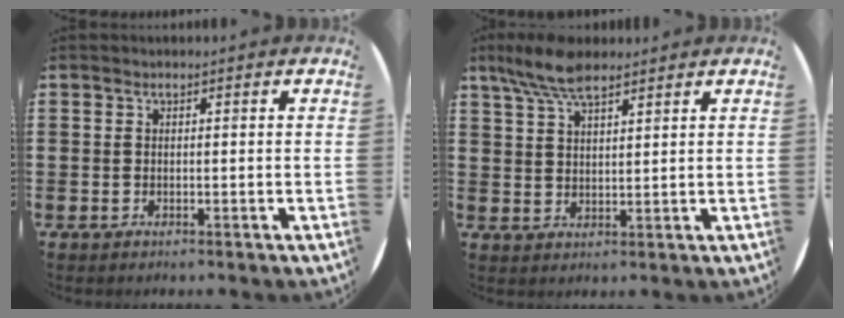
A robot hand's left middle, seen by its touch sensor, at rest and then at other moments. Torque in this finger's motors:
{"motor_torque": [1.14, -1.00, 0.18, 0.10]}